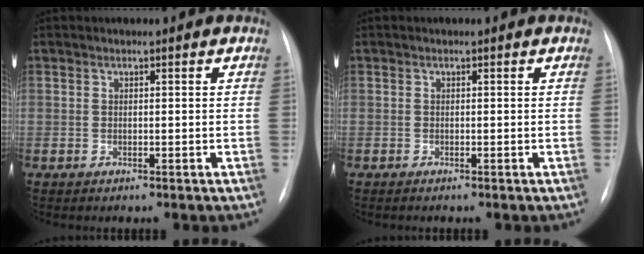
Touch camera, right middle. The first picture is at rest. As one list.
[{"total": 0.0}]